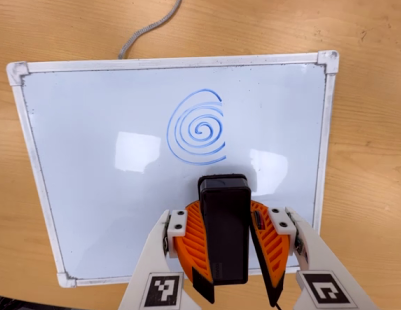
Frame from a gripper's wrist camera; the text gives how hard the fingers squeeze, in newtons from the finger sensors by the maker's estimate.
{"total": 12.0, "left": 10.7, "right": 13.2}